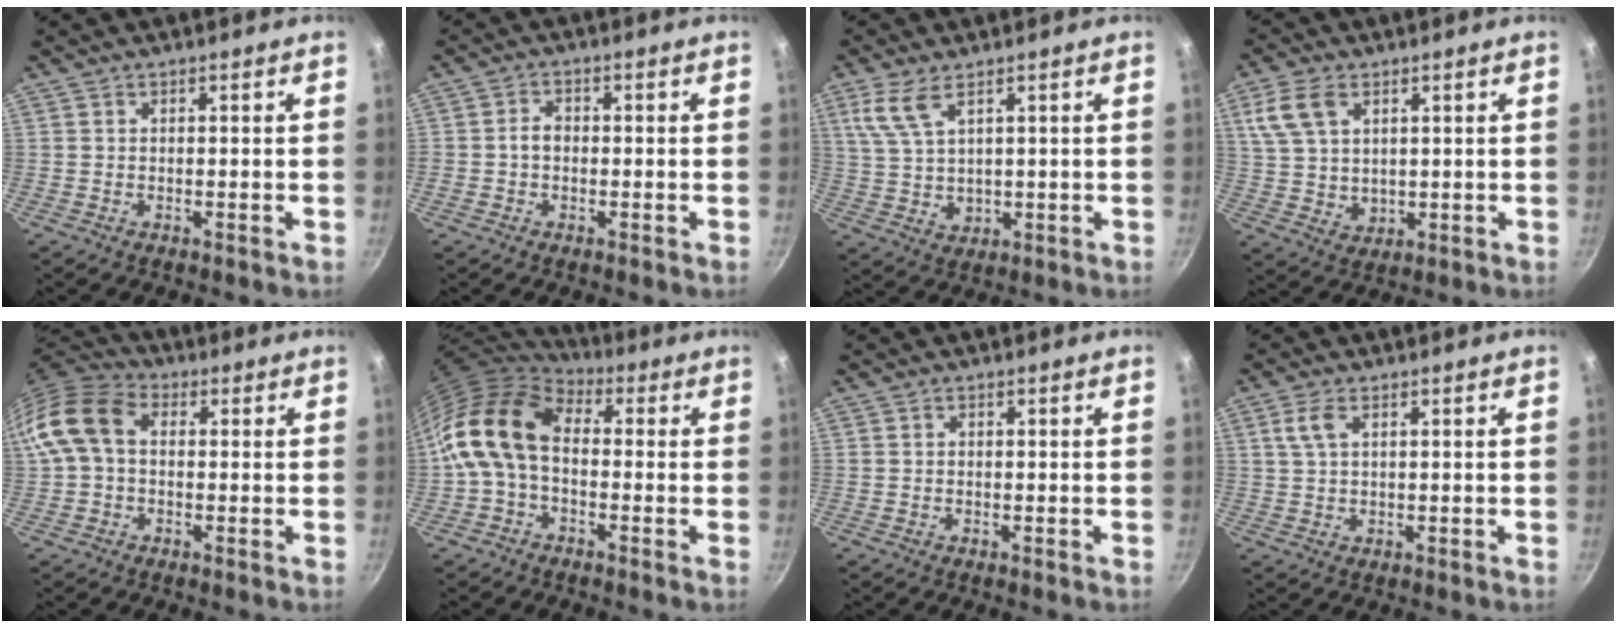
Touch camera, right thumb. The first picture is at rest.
{"total": 2.8, "force": [-0.4, 2.2, 1.7], "torque": [-0.018, 0.013, -0.008]}
{"total": 7.8, "force": [3.8, 4.0, 5.5], "torque": [-0.107, -0.017, 0.086]}
{"total": 9.7, "force": [3.9, 6.4, 6.1], "torque": [-0.107, -0.010, 0.082]}
{"total": 10.9, "force": [0.9, 7.7, 7.6], "torque": [-0.136, 0.029, -0.004]}
{"total": 14.1, "force": [0.3, 9.3, 10.5], "torque": [-0.194, 0.024, -0.014]}
{"total": 0.6, "force": [0.0, 0.6, 0.3], "torque": [-0.003, 0.004, -0.001]}
{"total": 3.9, "force": [1.4, 2.1, 3.0], "torque": [-0.059, 0.004, 0.026]}